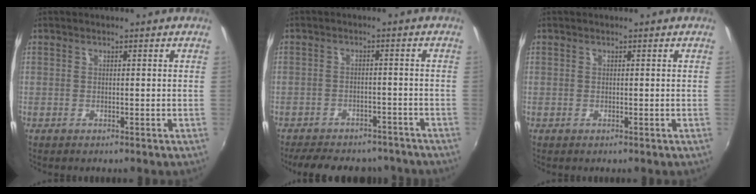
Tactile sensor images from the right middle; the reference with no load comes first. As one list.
[{"total": 15.5, "force": [-13.0, 5.9, 6.0], "torque": [-0.131, 0.003, -0.165]}, {"total": 0.0}]